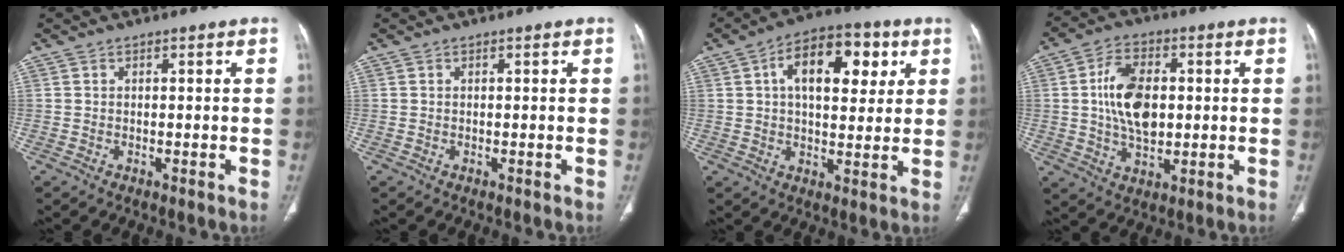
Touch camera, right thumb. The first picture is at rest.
{"total": 0.0}
{"total": 14.8, "force": [4.7, 8.1, 11.5], "torque": [-0.142, 0.007, 0.067]}
{"total": 11.9, "force": [1.0, 7.2, 9.4], "torque": [-0.157, 0.002, 0.021]}